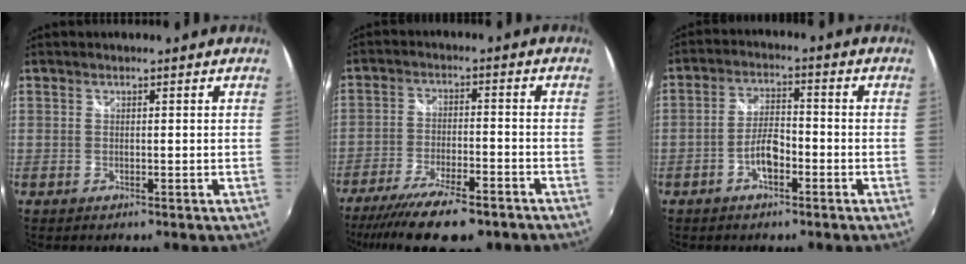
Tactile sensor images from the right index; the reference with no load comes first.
{"total": 16.3, "force": [-12.8, 3.9, 9.3], "torque": [-0.194, -0.038, -0.205]}
{"total": 5.2, "force": [-2.5, 2.0, 4.0], "torque": [-0.083, 0.013, -0.043]}